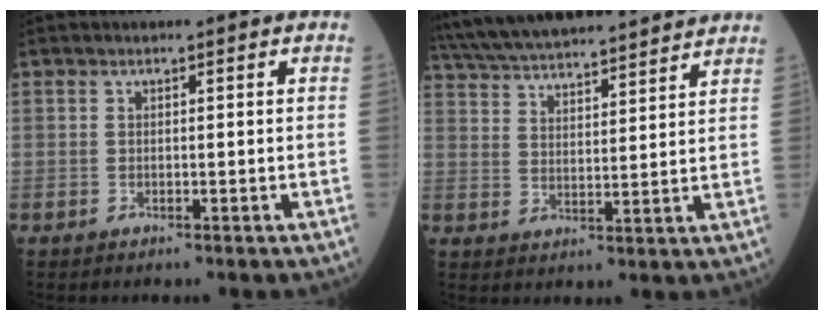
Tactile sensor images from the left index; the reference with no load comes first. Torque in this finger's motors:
{"motor_torque": [0.46, -1.68, 0.30, 0.17]}